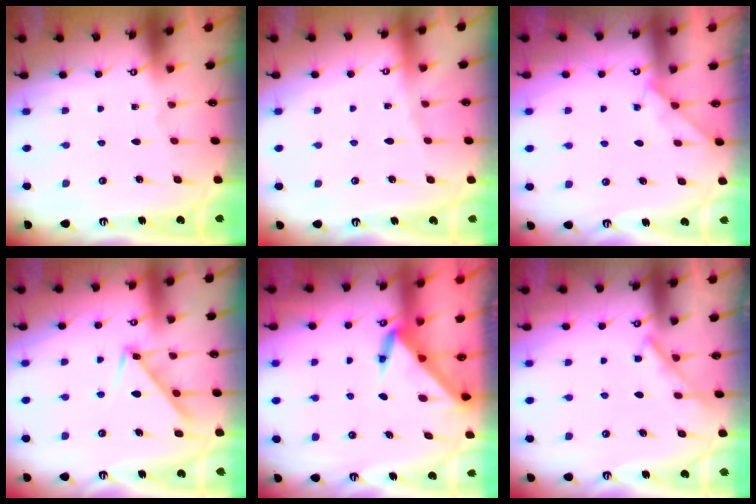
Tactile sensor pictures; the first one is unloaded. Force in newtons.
{"total": 2.2, "press": 2.1, "slide": 0.5}
{"total": 3.4, "press": 3.4, "slide": 0.4}
{"total": 9.7, "press": 9.7, "slide": 0.1}
{"total": 3.4, "press": 3.4, "slide": 0.2}
{"total": 3.8, "press": 3.8, "slide": 0.5}